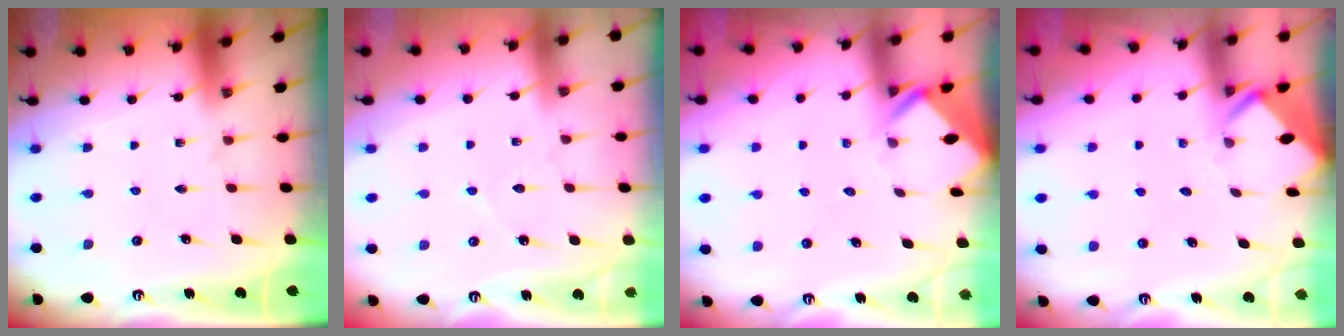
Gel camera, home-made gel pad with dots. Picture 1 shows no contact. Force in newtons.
{"total": 2.7, "press": 2.7, "slide": 0.3}
{"total": 2.8, "press": 2.8, "slide": 0.1}
{"total": 3.6, "press": 3.6, "slide": 0.2}